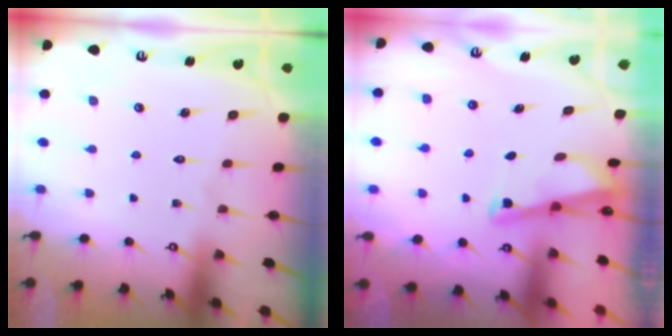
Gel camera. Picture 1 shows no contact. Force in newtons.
{"total": 2.8, "press": 2.8, "slide": 0.3}